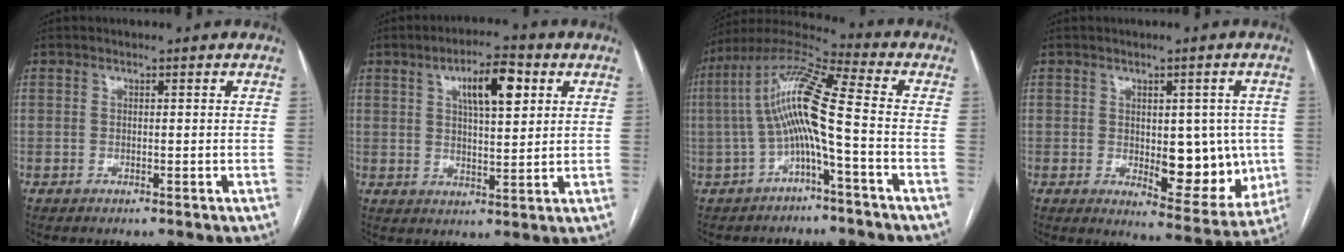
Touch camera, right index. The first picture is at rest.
{"total": 8.7, "force": [3.5, 2.6, 7.5], "torque": [-0.125, 0.011, 0.058]}
{"total": 11.2, "force": [-1.9, 0.5, 11.1], "torque": [-0.220, 0.034, -0.041]}
{"total": 10.8, "force": [-0.8, 5.2, 9.5], "torque": [-0.105, -0.001, 0.007]}